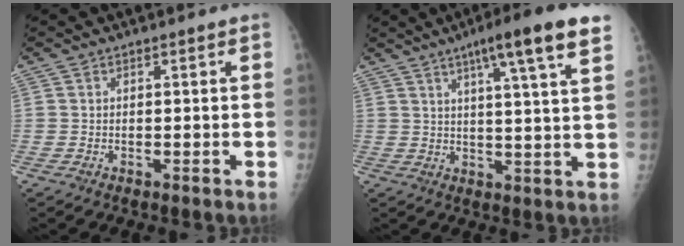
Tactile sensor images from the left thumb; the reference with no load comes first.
{"total": 12.8, "force": [7.4, 0.6, 10.4], "torque": [-0.155, -0.020, 0.100]}